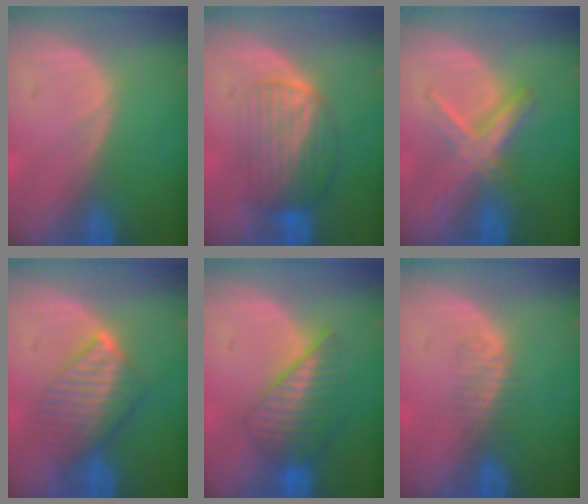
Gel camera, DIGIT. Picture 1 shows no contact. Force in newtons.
{"total": 6.5, "press": 6.3, "slide": 1.7}
{"total": 5.4, "press": 5.4, "slide": 0.7}
{"total": 6.4, "press": 6.4, "slide": 0.8}
{"total": 6.3, "press": 6.1, "slide": 1.4}
{"total": 1.9, "press": 1.6, "slide": 1.0}